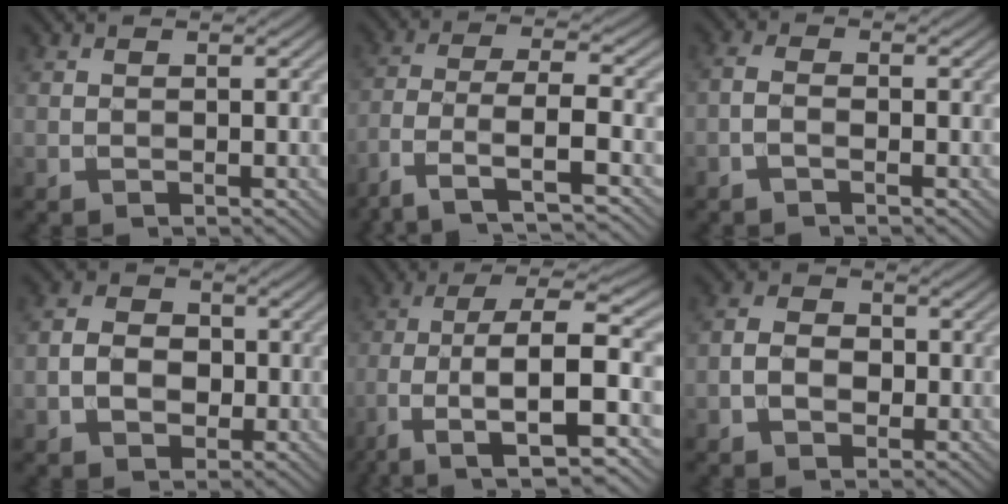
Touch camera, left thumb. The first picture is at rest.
{"total": 7.7, "force": [-4.9, 1.9, 5.6], "torque": [-0.110, 0.000, -0.099]}
{"total": 1.7, "force": [-0.9, 0.5, 1.3], "torque": [-0.029, 0.003, -0.024]}
{"total": 4.4, "force": [-1.0, 3.5, 2.6], "torque": [-0.045, -0.004, -0.025]}
{"total": 11.9, "force": [-4.0, 3.9, 10.5], "torque": [-0.195, -0.001, -0.071]}
{"total": 3.7, "force": [-1.1, 2.7, 2.3], "torque": [-0.041, 0.002, -0.029]}